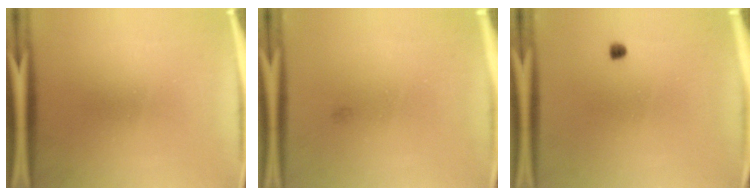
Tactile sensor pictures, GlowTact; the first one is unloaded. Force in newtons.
{"total": 0.6}
{"total": 1.0}